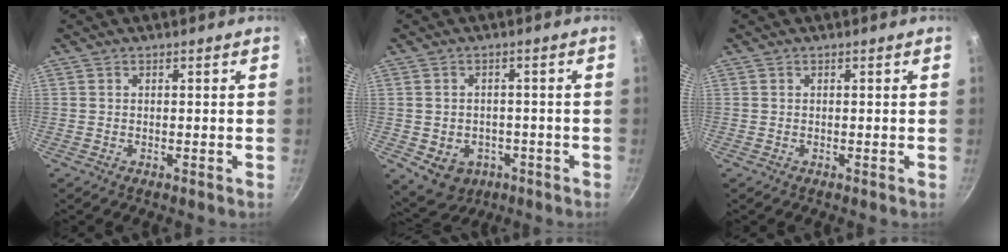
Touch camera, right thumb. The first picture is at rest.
{"total": 7.8, "force": [-2.6, 6.2, 4.1], "torque": [-0.039, 0.014, -0.019]}
{"total": 0.0}